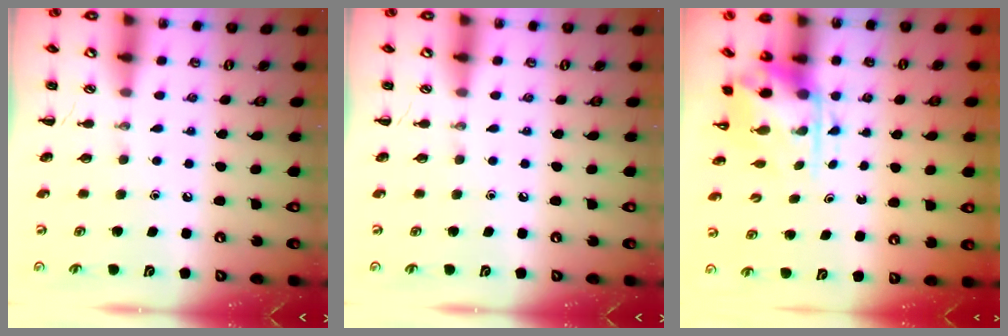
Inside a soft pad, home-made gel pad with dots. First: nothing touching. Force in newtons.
{"total": 0.0}
{"total": 3.8, "press": 3.7, "slide": 0.9}